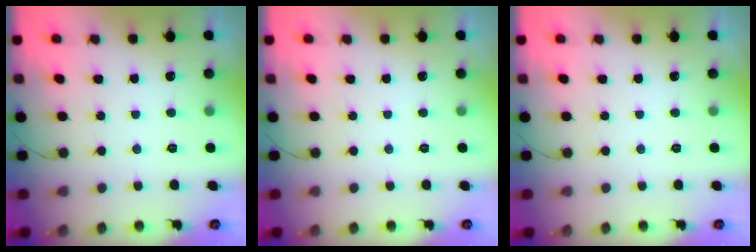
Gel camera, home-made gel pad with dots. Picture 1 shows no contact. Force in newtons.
{"total": 0.0}
{"total": 0.0}